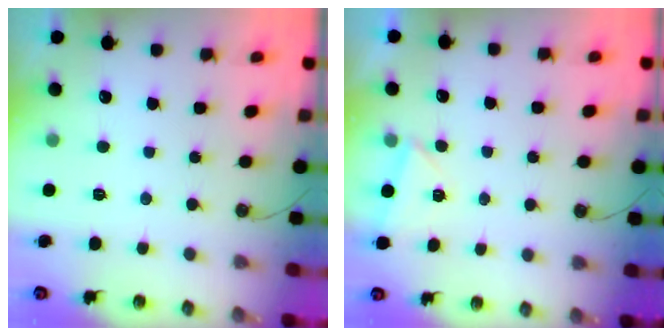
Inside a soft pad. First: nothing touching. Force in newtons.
{"total": 2.8, "press": 1.9, "slide": 2.1}